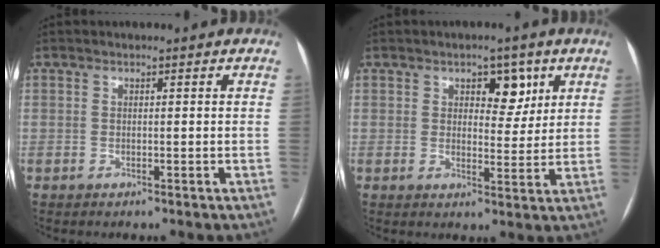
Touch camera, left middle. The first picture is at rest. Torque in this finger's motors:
{"motor_torque": [0.40, -0.31, 0.04, 0.05]}